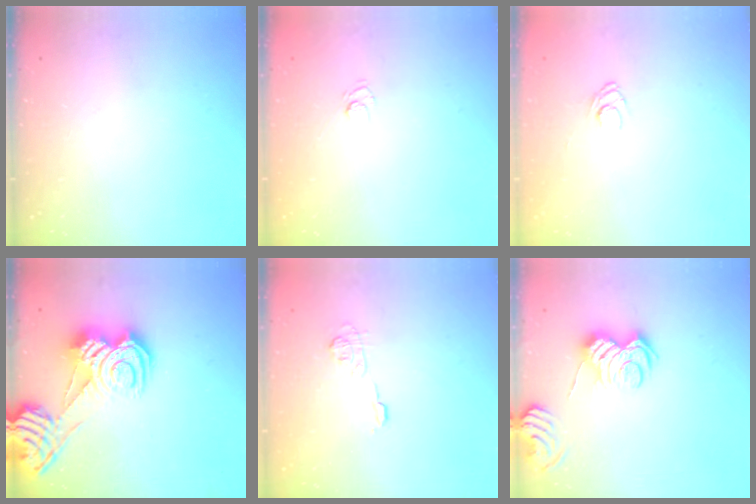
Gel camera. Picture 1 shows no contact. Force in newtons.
{"total": 4.5, "press": 4.3, "slide": 1.2}
{"total": 3.8, "press": 3.5, "slide": 1.4}
{"total": 12.3, "press": 12.2, "slide": 1.2}
{"total": 7.7, "press": 7.6, "slide": 1.2}
{"total": 9.7, "press": 9.6, "slide": 0.8}